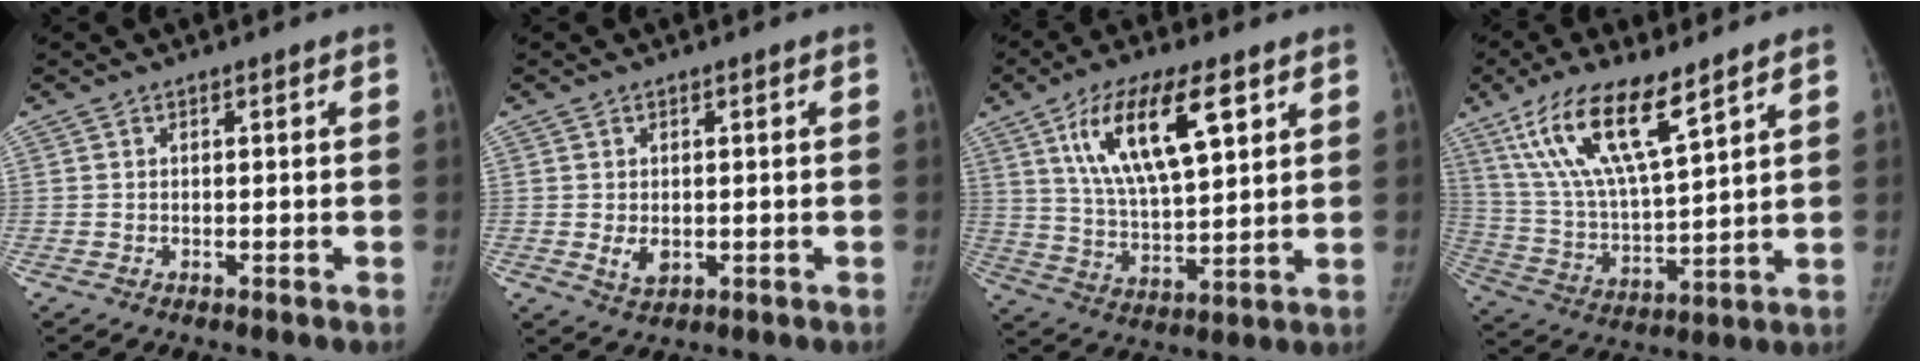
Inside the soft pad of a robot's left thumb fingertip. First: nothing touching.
{"total": 3.0, "force": [-0.2, 2.1, 2.1], "torque": [-0.028, -0.006, 0.005]}
{"total": 17.0, "force": [7.6, 6.4, 13.8], "torque": [-0.225, -0.025, 0.140]}
{"total": 17.3, "force": [10.2, 4.8, 13.1], "torque": [-0.248, -0.040, 0.204]}